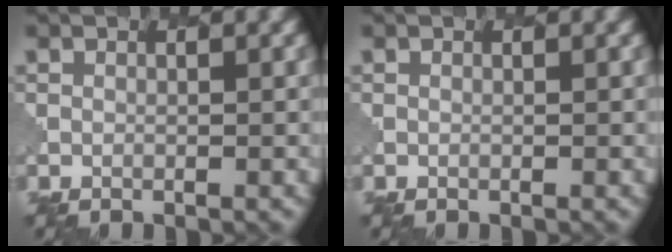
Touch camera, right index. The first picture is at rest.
{"total": 0.0}